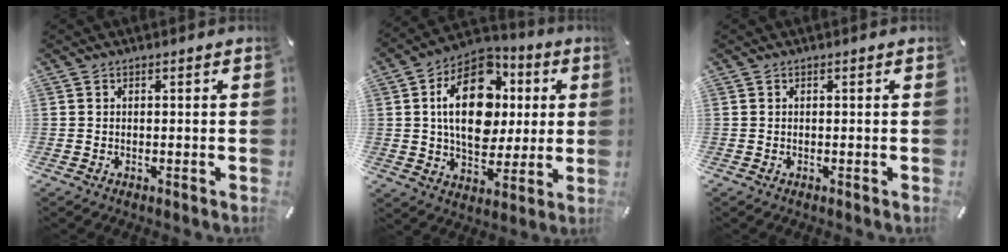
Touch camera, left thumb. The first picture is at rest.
{"total": 20.0, "force": [3.4, 13.7, 14.1], "torque": [-0.243, 0.003, 0.059]}
{"total": 0.0}